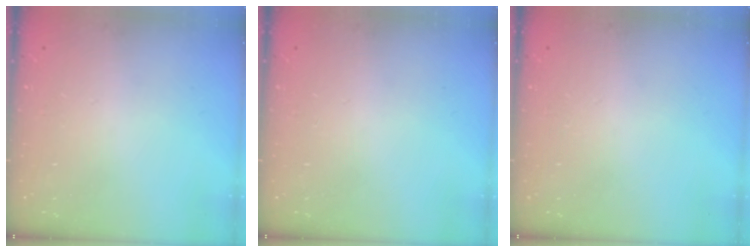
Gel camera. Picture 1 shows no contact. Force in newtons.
{"total": 0.0}
{"total": 0.0}